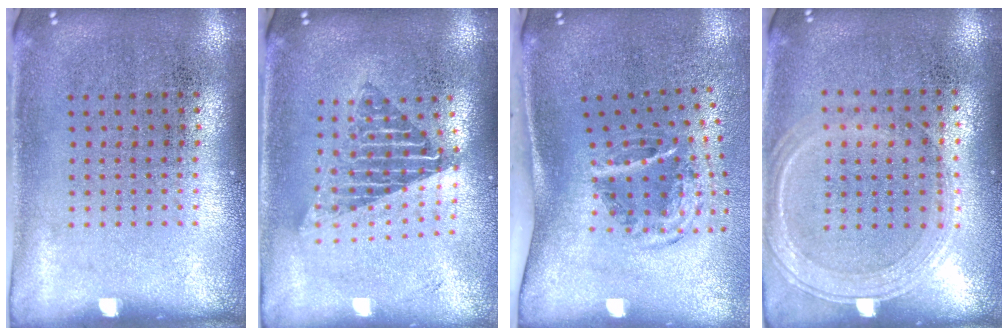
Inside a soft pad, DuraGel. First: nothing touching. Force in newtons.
{"total": 1.7, "press": 1.4, "slide": 1.0}
{"total": 2.1, "press": 1.2, "slide": 1.7}
{"total": 0.6, "press": 0.5, "slide": 0.2}